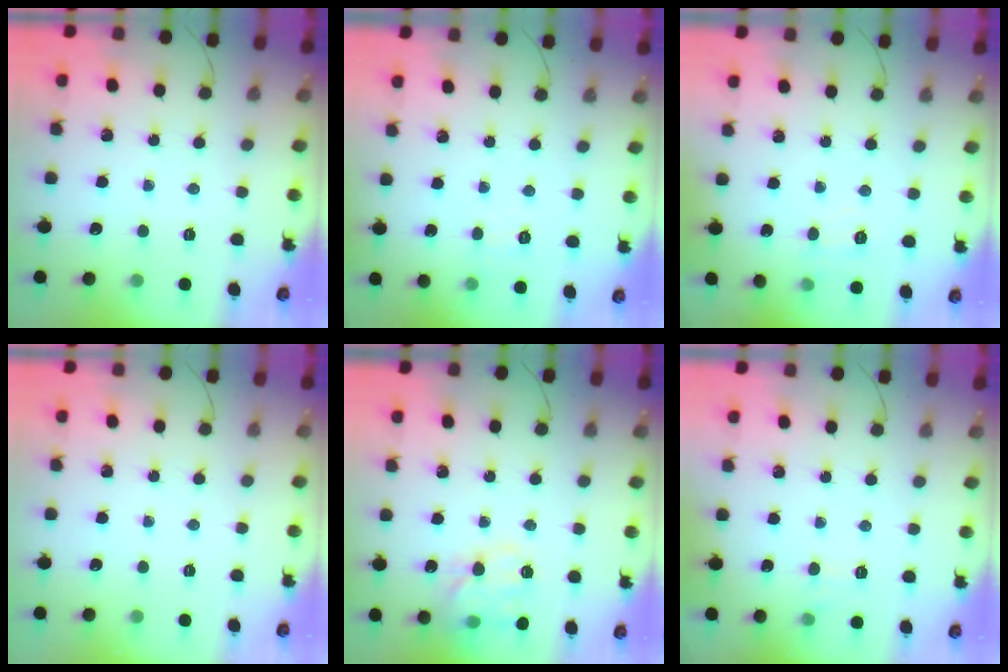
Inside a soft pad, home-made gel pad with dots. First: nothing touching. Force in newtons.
{"total": 5.3, "press": 5.1, "slide": 1.3}
{"total": 5.1, "press": 4.9, "slide": 1.7}
{"total": 0.0}
{"total": 14.7, "press": 14.5, "slide": 1.9}
{"total": 5.1, "press": 4.8, "slide": 1.6}